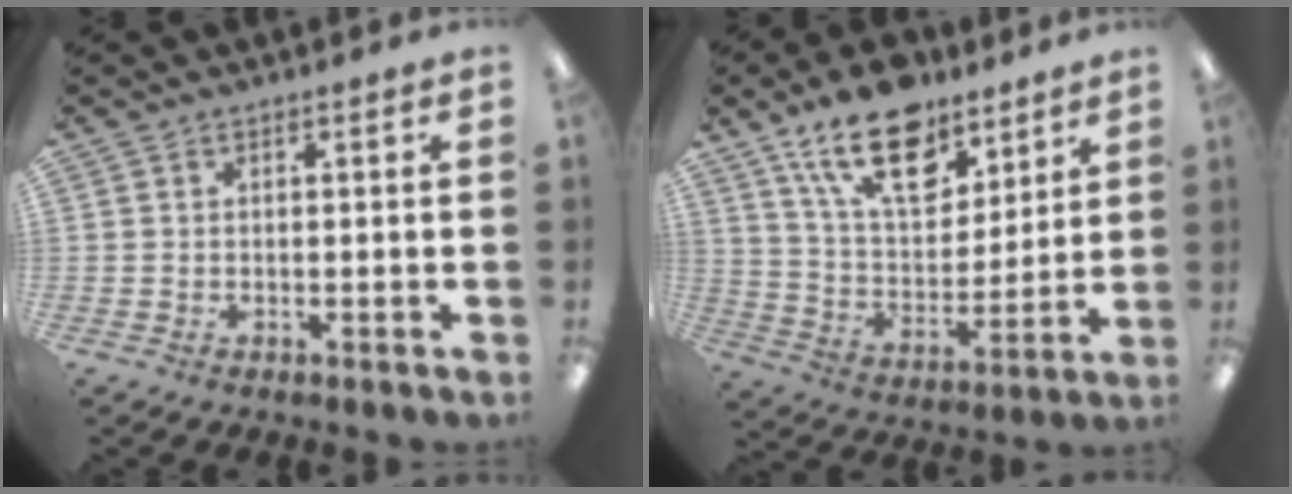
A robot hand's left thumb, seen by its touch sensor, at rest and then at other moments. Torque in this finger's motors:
{"motor_torque": [1.95, 1.32, 1.53, -1.24, 0.43]}